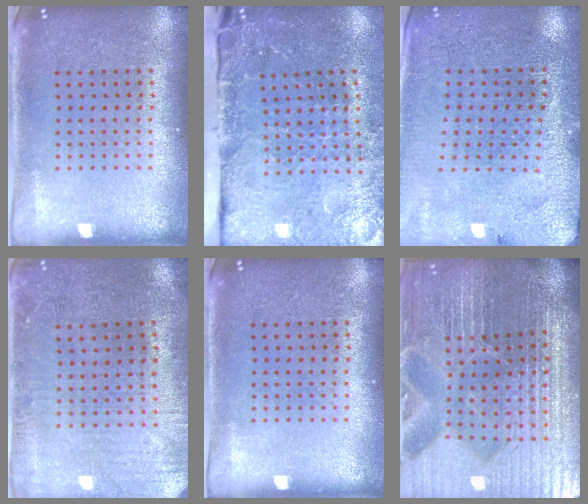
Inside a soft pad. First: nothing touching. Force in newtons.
{"total": 3.6, "press": 3.3, "slide": 1.3}
{"total": 2.8, "press": 2.8, "slide": 0.2}
{"total": 0.5, "press": 0.3, "slide": 0.5}
{"total": 0.0}
{"total": 6.5, "press": 5.8, "slide": 2.9}